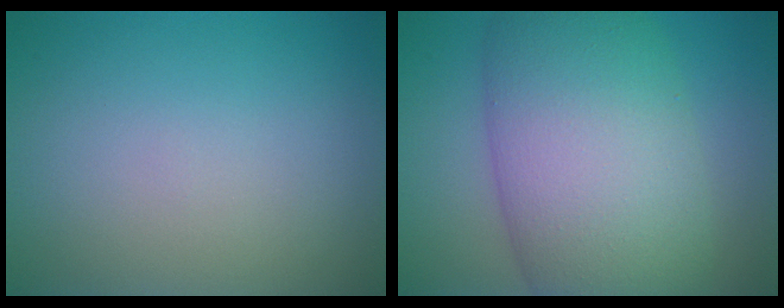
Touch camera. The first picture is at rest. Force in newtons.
{"total": 13.0, "press": 13.0, "slide": 0.1}